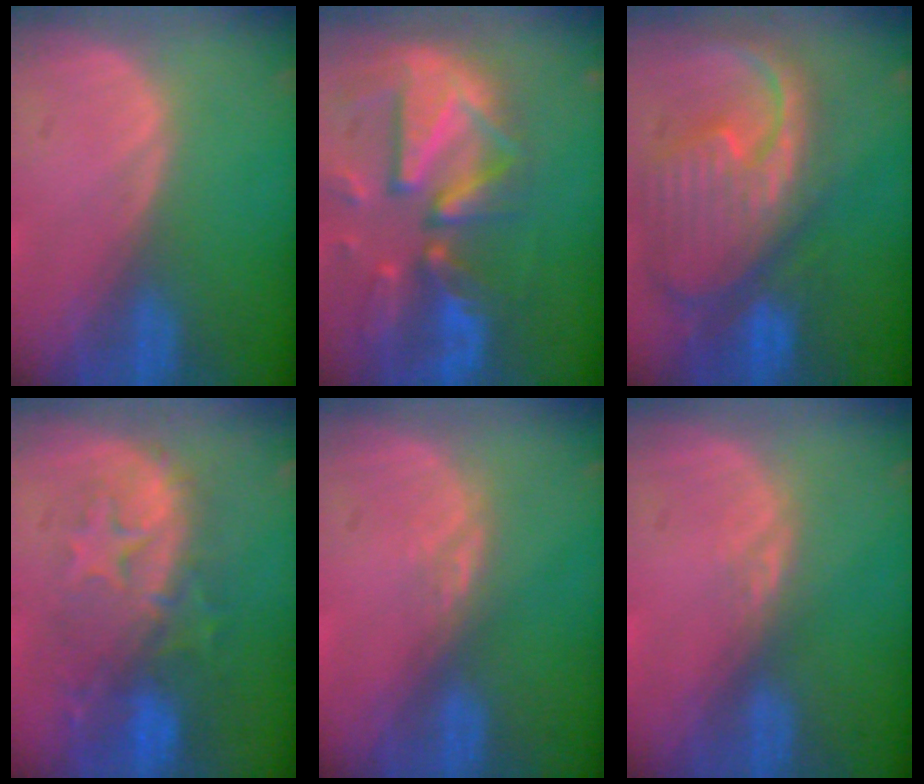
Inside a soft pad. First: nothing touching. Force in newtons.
{"total": 12.3, "press": 10.6, "slide": 6.1}
{"total": 12.5, "press": 10.7, "slide": 6.4}
{"total": 10.0, "press": 8.9, "slide": 4.6}
{"total": 2.0, "press": 1.5, "slide": 1.3}
{"total": 1.5, "press": 1.3, "slide": 0.8}